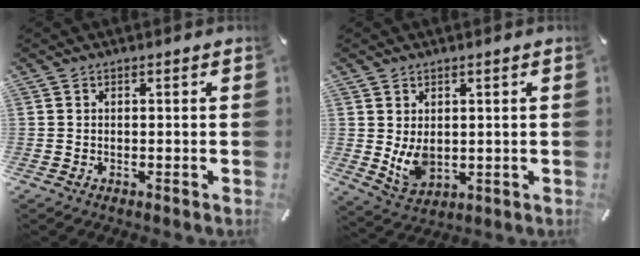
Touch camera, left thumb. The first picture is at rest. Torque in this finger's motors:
{"motor_torque": [1.23, 1.30, 0.83, -0.16, 0.08]}